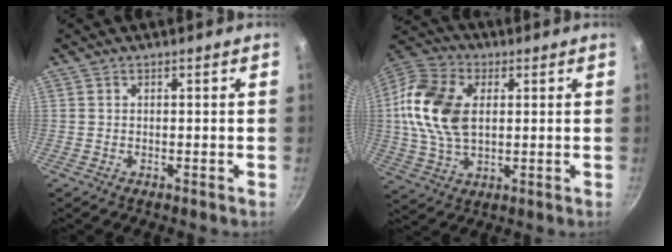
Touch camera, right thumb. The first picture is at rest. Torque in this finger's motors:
{"motor_torque": [-0.41, 0.89, 0.80, 0.65, 0.18]}